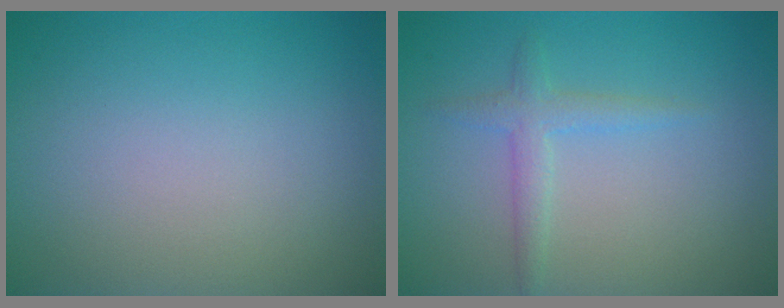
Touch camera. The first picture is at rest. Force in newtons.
{"total": 1.9, "press": 1.9, "slide": 0.1}